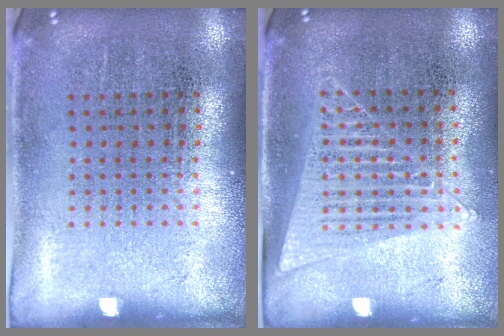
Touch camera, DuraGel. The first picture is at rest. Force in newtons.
{"total": 1.2, "press": 1.2, "slide": 0.4}